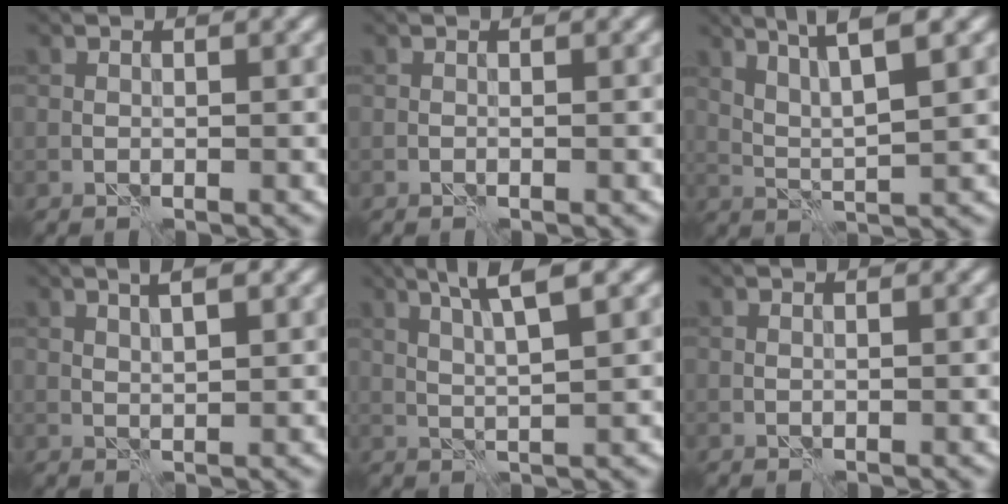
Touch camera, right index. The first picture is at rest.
{"total": 0.0}
{"total": 5.4, "force": [3.3, 0.8, 4.2], "torque": [-0.079, 0.005, 0.064]}
{"total": 2.8, "force": [1.6, 0.7, 2.2], "torque": [-0.026, 0.000, 0.021]}
{"total": 4.7, "force": [2.4, 0.5, 4.1], "torque": [-0.083, 0.007, 0.047]}
{"total": 0.0}